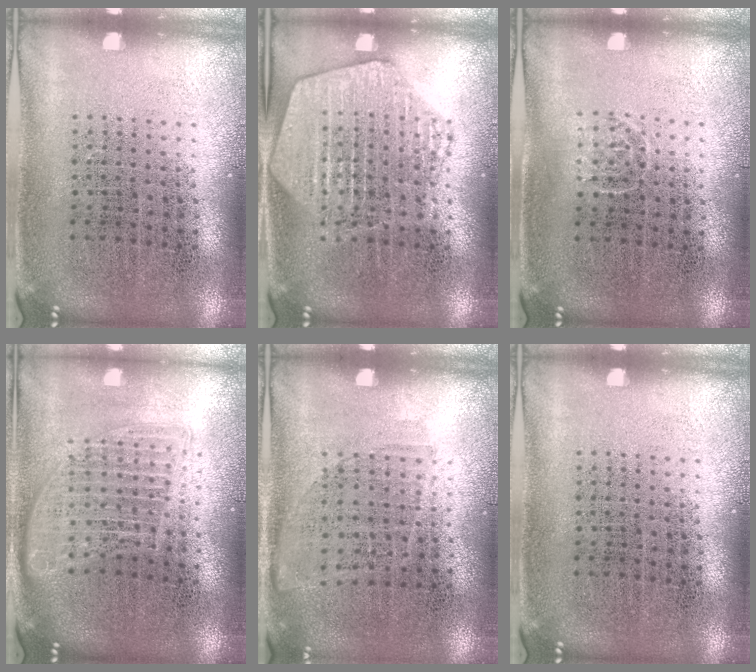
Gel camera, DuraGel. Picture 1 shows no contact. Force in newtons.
{"total": 1.6, "press": 1.6, "slide": 0.2}
{"total": 0.7, "press": 0.5, "slide": 0.5}
{"total": 1.6, "press": 1.4, "slide": 0.8}
{"total": 0.9, "press": 0.8, "slide": 0.5}
{"total": 0.0}